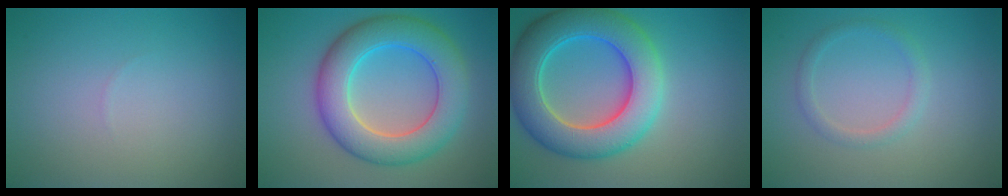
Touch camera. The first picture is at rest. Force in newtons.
{"total": 8.1, "press": 8.1, "slide": 0.3}
{"total": 9.2, "press": 9.2, "slide": 0.2}
{"total": 1.6, "press": 1.6, "slide": 0.1}